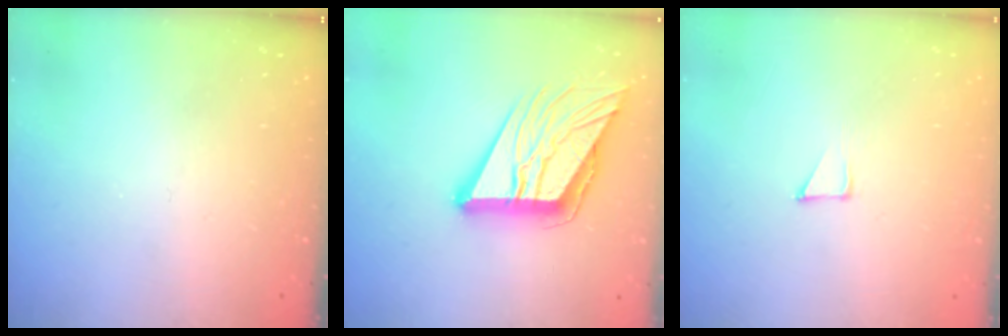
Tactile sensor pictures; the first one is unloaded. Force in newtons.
{"total": 17.6, "press": 17.5, "slide": 2.0}
{"total": 3.1, "press": 3.1, "slide": 0.3}